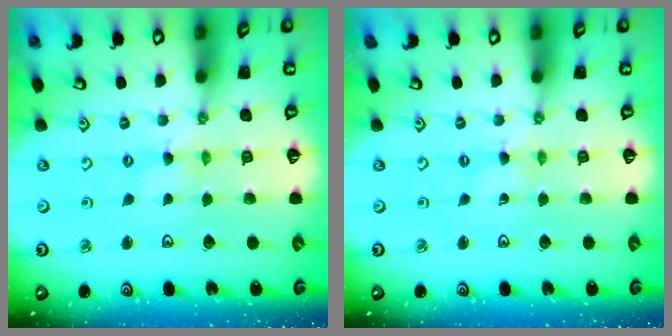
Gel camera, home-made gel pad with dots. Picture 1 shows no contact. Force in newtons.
{"total": 0.0}